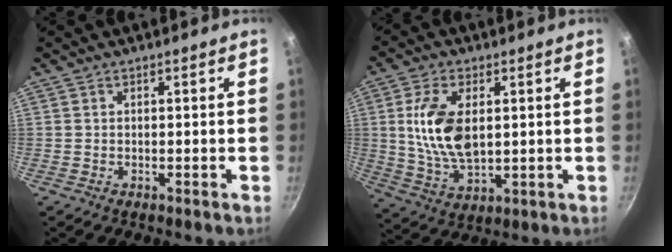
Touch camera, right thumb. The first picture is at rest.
{"total": 12.6, "force": [1.9, 6.7, 10.5], "torque": [-0.205, -0.011, 0.044]}